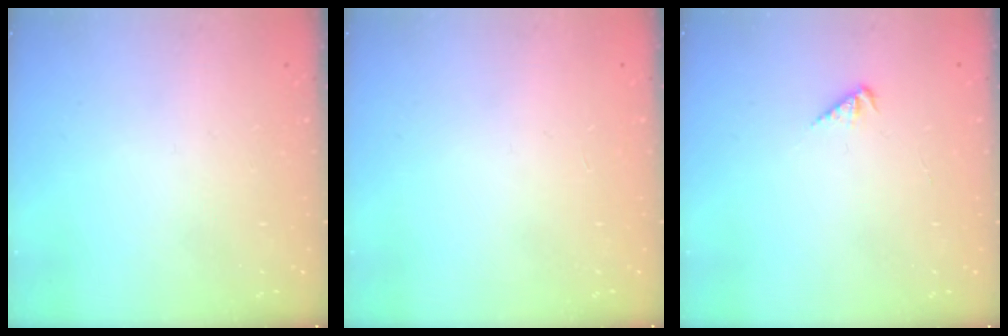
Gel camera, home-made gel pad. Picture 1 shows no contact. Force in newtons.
{"total": 0.0}
{"total": 2.1, "press": 2.1, "slide": 0.2}